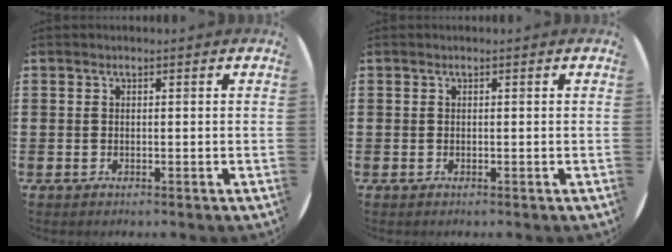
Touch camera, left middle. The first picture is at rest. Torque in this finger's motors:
{"motor_torque": [-0.08, -0.01, 0.01, 0.00]}